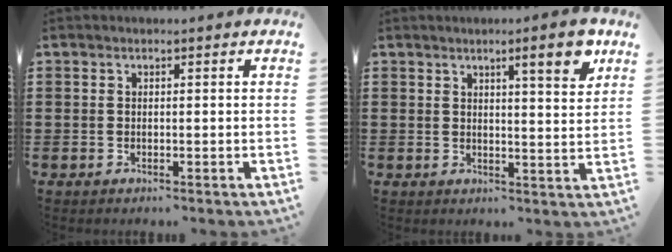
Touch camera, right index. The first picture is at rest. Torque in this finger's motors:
{"motor_torque": [0.42, -0.03, 0.28, 0.06]}